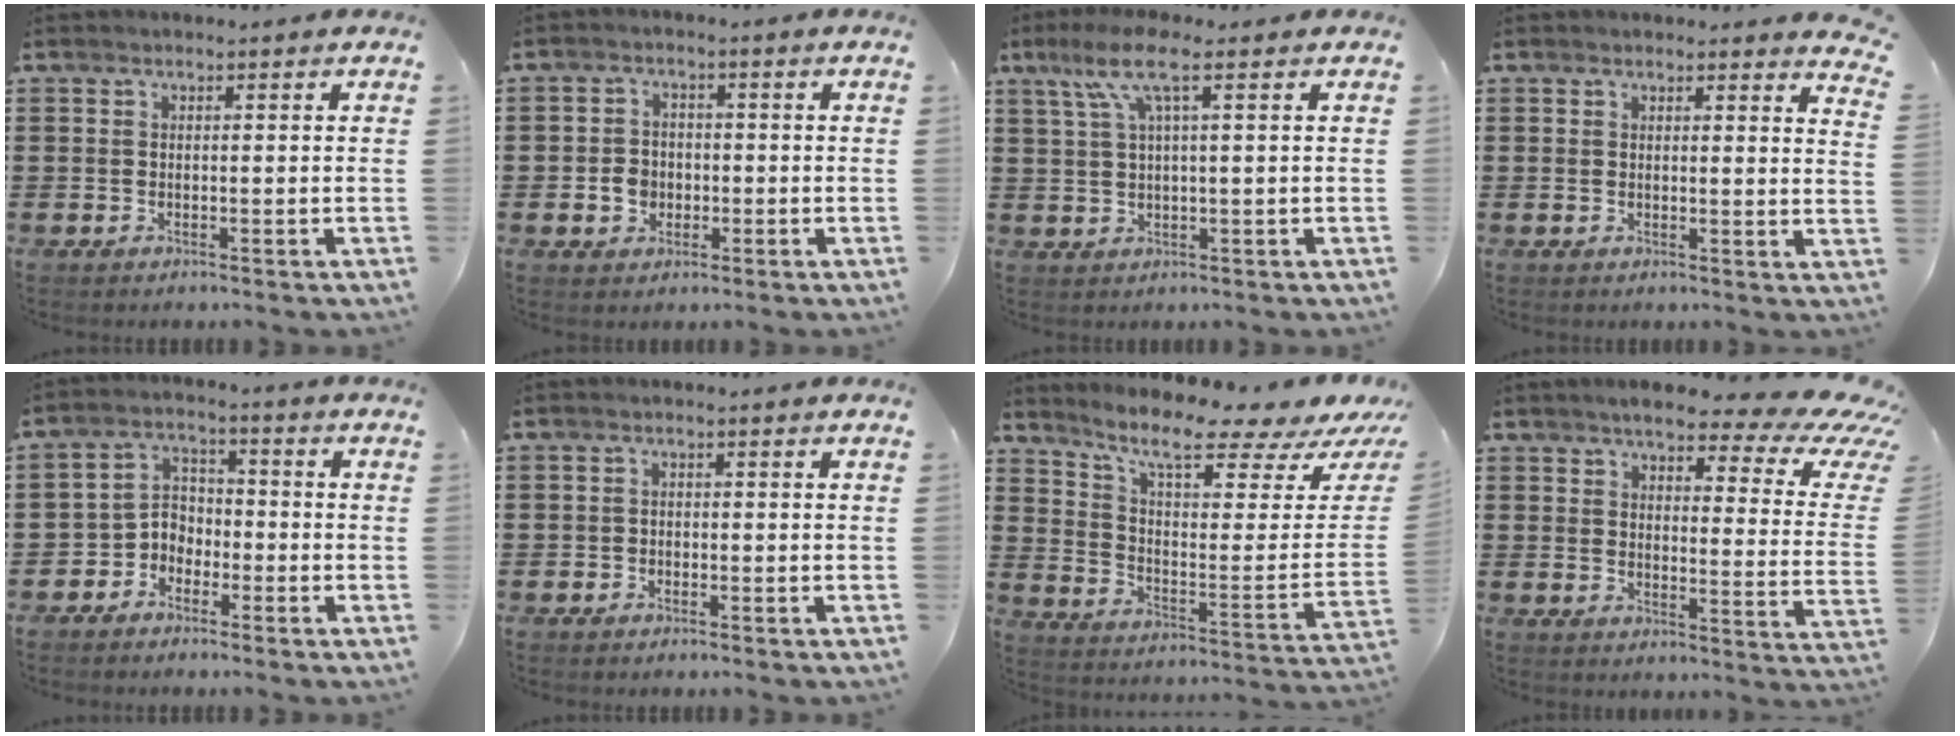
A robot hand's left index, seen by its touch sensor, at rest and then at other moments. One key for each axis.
{"total": 3.2, "fx": -0.8, "fy": 2.7, "fz": 1.4, "tx": -0.035, "ty": 0.003, "tz": -0.017}
{"total": 6.4, "fx": 2.5, "fy": 0.9, "fz": 5.9, "tx": -0.127, "ty": 0.002, "tz": 0.038}
{"total": 2.1, "fx": 2.0, "fy": 0.1, "fz": 0.6, "tx": -0.001, "ty": -0.011, "tz": 0.036}
{"total": 3.9, "fx": -3.0, "fy": 2.5, "fz": 0.5, "tx": -0.021, "ty": 0.007, "tz": -0.066}
{"total": 0.9, "fx": -0.7, "fy": 0.6, "fz": 0.1, "tx": -0.005, "ty": 0.002, "tz": -0.017}
{"total": 10.1, "fx": 7.4, "fy": 1.9, "fz": 6.5, "tx": -0.132, "ty": -0.050, "tz": 0.122}
{"total": 7.8, "fx": 6.1, "fy": 1.6, "fz": 4.6, "tx": -0.088, "ty": -0.035, "tz": 0.100}